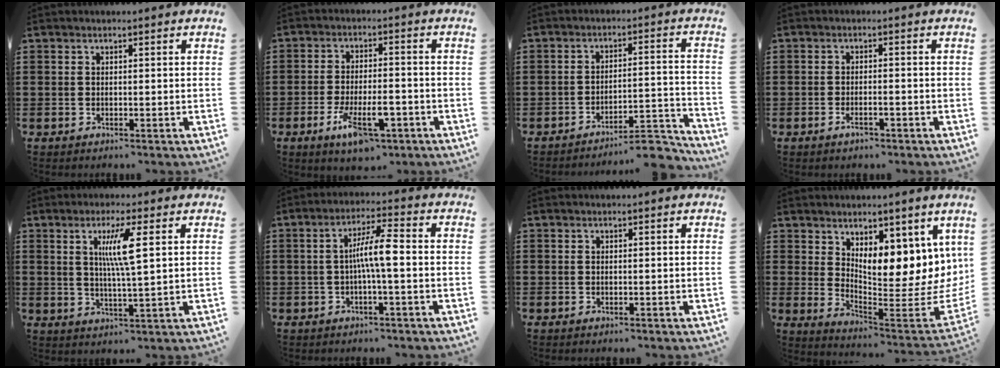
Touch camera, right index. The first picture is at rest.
{"total": 7.9, "force": [-3.8, 3.0, 6.2], "torque": [-0.124, -0.003, -0.067]}
{"total": 6.6, "force": [-6.0, 0.8, 2.5], "torque": [-0.037, 0.006, -0.113]}
{"total": 1.9, "force": [-1.3, 0.5, 1.4], "torque": [-0.025, -0.002, -0.023]}
{"total": 6.4, "force": [1.9, 0.2, 6.1], "torque": [-0.122, -0.002, 0.027]}
{"total": 6.1, "force": [-0.5, 0.7, 6.0], "torque": [-0.118, 0.001, -0.016]}
{"total": 0.0}
{"total": 7.9, "force": [5.6, 3.4, 4.3], "torque": [-0.066, -0.075, 0.097]}